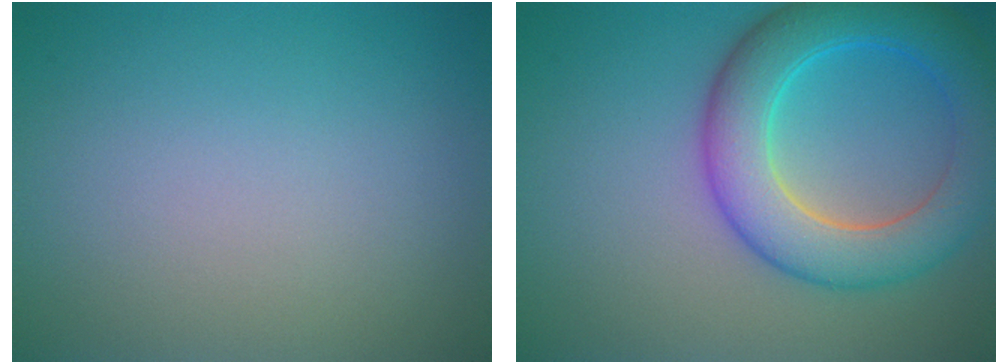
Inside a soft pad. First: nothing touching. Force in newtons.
{"total": 7.8, "press": 7.8, "slide": 0.3}